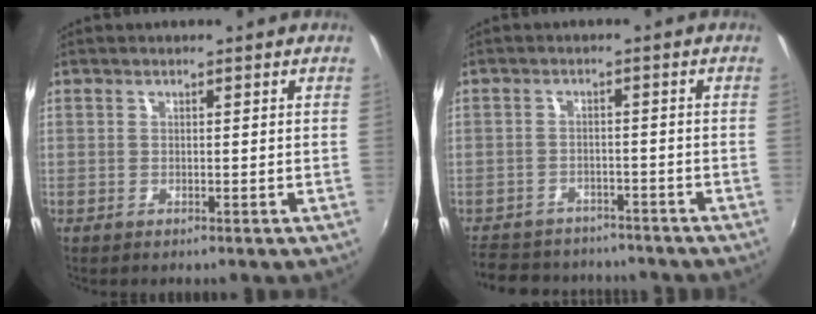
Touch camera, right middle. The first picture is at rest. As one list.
[{"total": 12.7, "force": [-10.8, 5.6, 3.8], "torque": [-0.103, 0.011, -0.156]}]